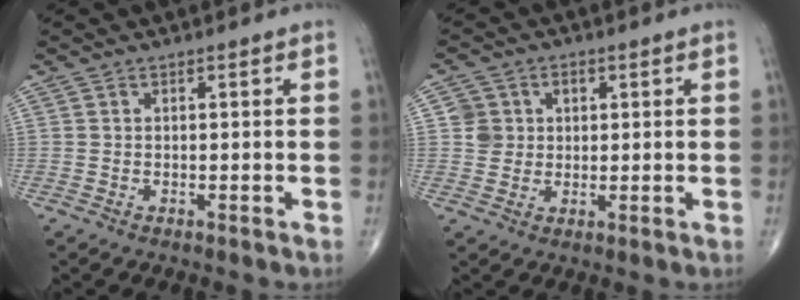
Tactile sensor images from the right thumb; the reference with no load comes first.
{"total": 4.9, "force": [1.1, 4.7, 0.9], "torque": [0.016, 0.001, 0.016]}